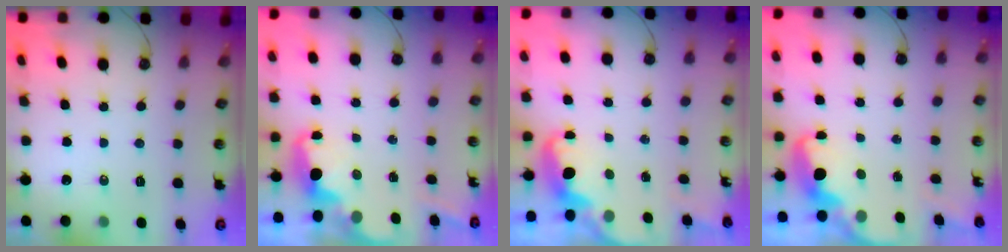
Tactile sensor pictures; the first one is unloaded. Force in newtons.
{"total": 2.6, "press": 2.6, "slide": 0.5}
{"total": 2.7, "press": 2.6, "slide": 0.6}
{"total": 3.1, "press": 3.1, "slide": 0.5}